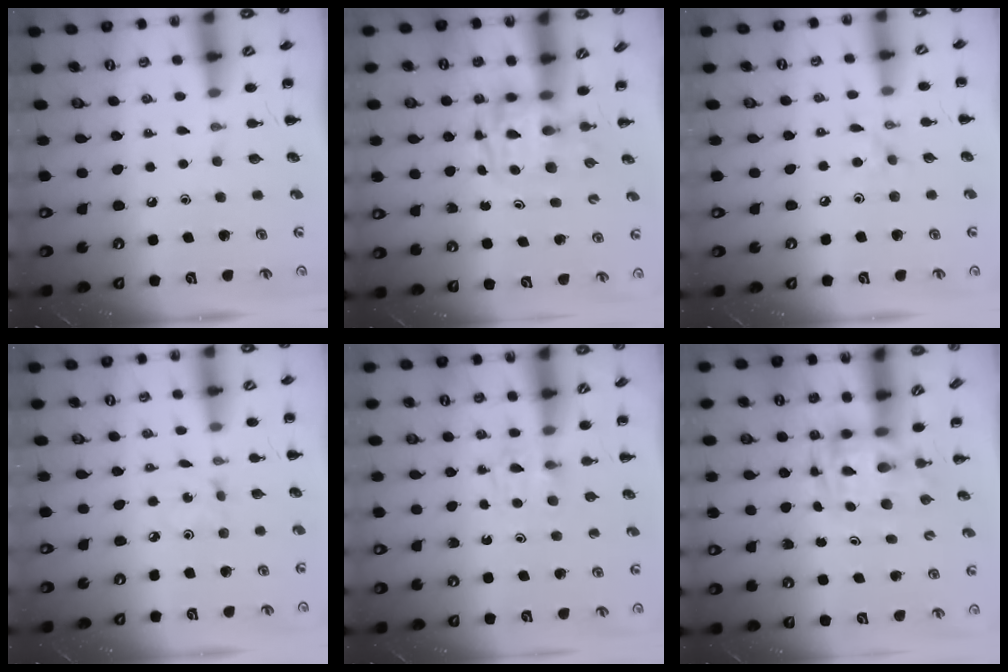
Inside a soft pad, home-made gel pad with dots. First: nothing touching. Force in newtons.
{"total": 3.3, "press": 3.3, "slide": 0.5}
{"total": 4.0, "press": 3.8, "slide": 1.2}
{"total": 1.0, "press": 0.9, "slide": 0.3}
{"total": 4.0, "press": 3.7, "slide": 1.4}
{"total": 3.4, "press": 3.4, "slide": 0.6}